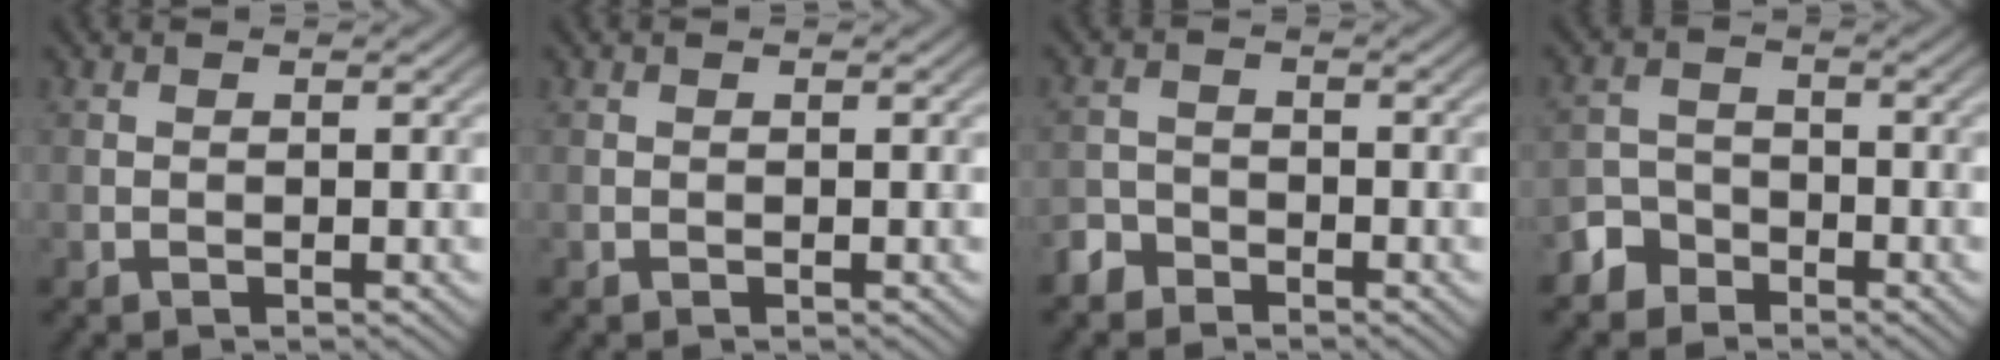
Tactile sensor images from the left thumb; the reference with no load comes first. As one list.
[{"total": 0.0}, {"total": 2.6, "force": [-2.1, 1.5, 0.4], "torque": [-0.007, 0.001, -0.052]}, {"total": 3.6, "force": [-2.7, 2.2, 0.6], "torque": [-0.011, 0.004, -0.064]}]